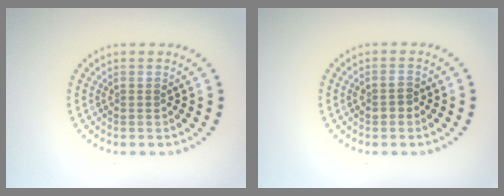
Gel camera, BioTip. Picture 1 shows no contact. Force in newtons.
{"total": 1.4, "press": 1.4, "slide": 0.3}